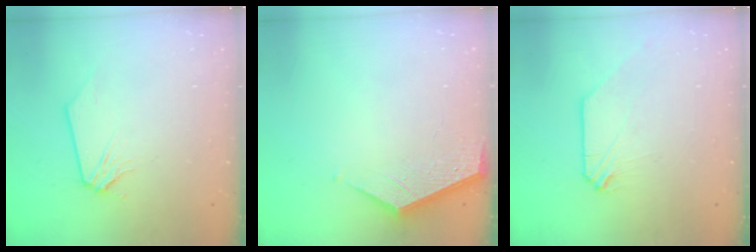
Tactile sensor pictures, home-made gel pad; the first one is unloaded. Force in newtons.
{"total": 3.8, "press": 3.8, "slide": 0.4}
{"total": 0.0}